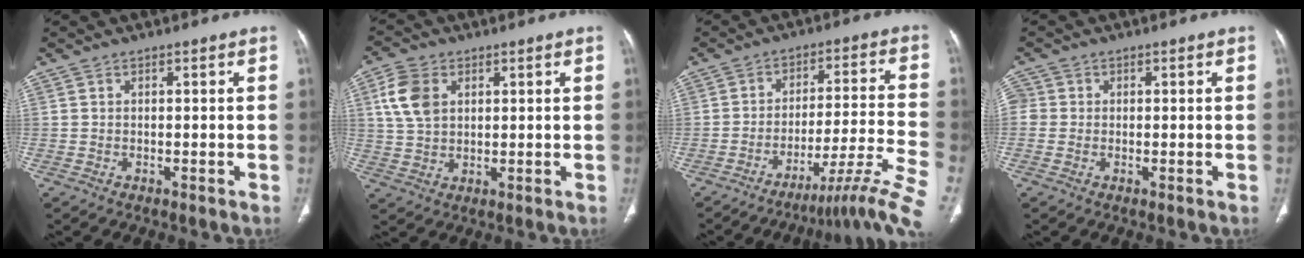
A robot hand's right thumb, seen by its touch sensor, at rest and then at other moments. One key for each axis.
{"total": 7.7, "fx": 2.5, "fy": 5.3, "fz": 4.9, "tx": -0.094, "ty": 0.000, "tz": 0.051}
{"total": 13.5, "fx": -9.8, "fy": -1.0, "fz": 9.3, "tx": -0.142, "ty": 0.074, "tz": -0.142}
{"total": 2.5, "fx": 0.1, "fy": 2.4, "fz": 0.7, "tx": -0.002, "ty": 0.008, "tz": 0.000}